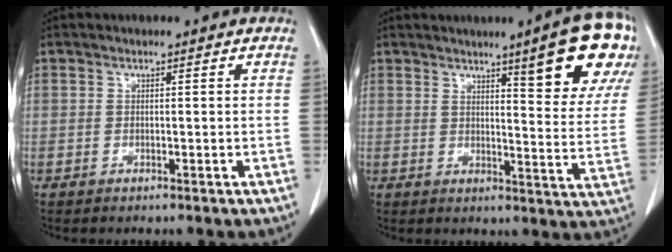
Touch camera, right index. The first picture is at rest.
{"total": 14.5, "force": [8.3, 1.4, 11.9], "torque": [-0.140, -0.017, 0.085]}